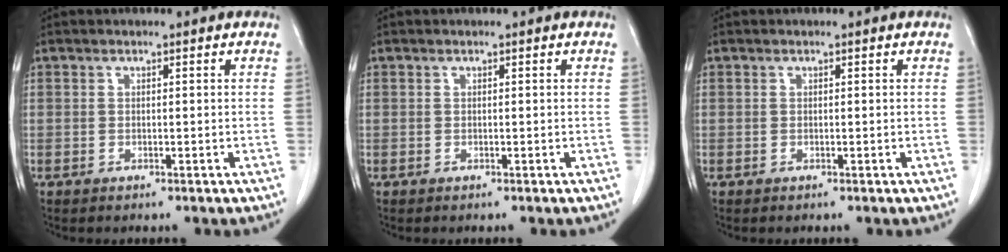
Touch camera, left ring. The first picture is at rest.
{"total": 0.0}
{"total": 0.0}